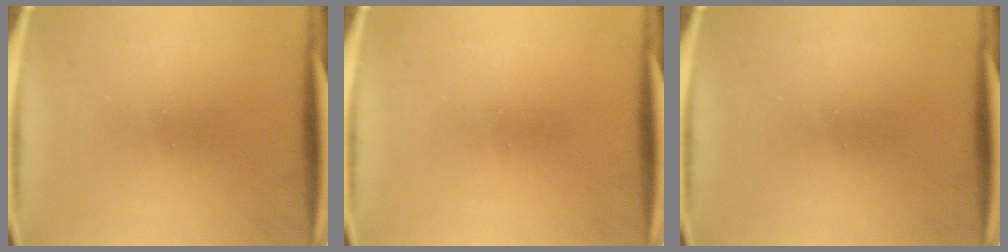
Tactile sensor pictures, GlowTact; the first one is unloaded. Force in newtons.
{"total": 0.0}
{"total": 0.0}